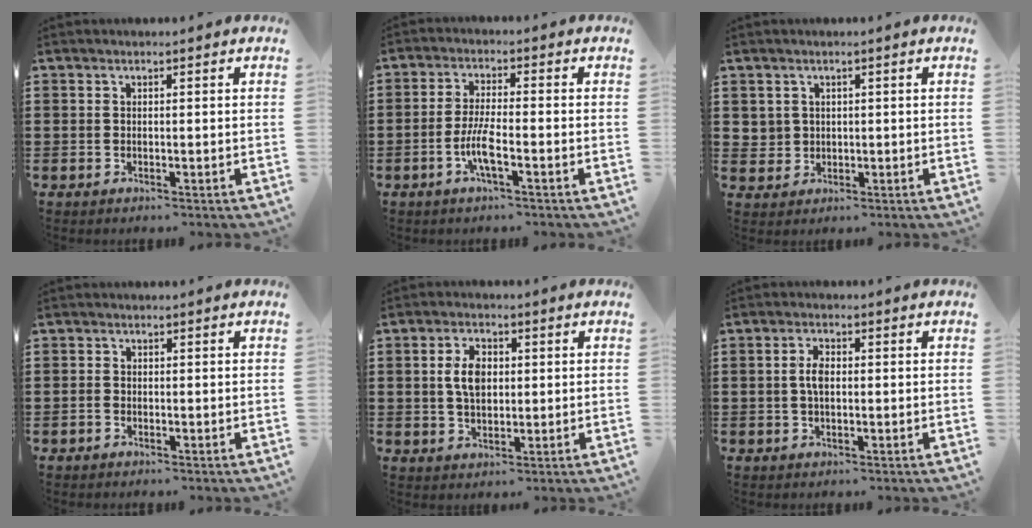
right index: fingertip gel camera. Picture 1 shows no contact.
{"total": 5.2, "force": [-2.2, 0.8, 4.6], "torque": [-0.105, -0.009, -0.048]}
{"total": 2.0, "force": [0.6, 1.9, 0.2], "torque": [-0.014, 0.010, 0.010]}
{"total": 0.9, "force": [-0.5, 0.6, 0.3], "torque": [-0.006, 0.001, -0.011]}
{"total": 5.2, "force": [0.7, 3.1, 4.1], "torque": [-0.095, 0.012, 0.007]}
{"total": 3.3, "force": [0.0, 1.5, 2.9], "torque": [-0.064, 0.004, -0.004]}